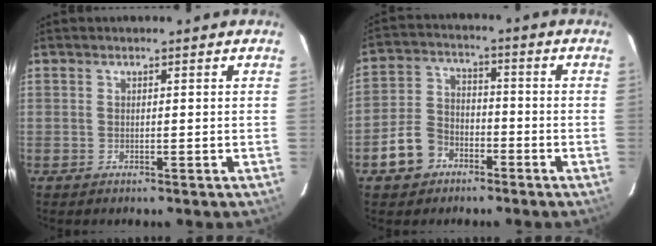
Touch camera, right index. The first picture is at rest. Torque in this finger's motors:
{"motor_torque": [0.61, -0.54, 0.02, -0.07]}